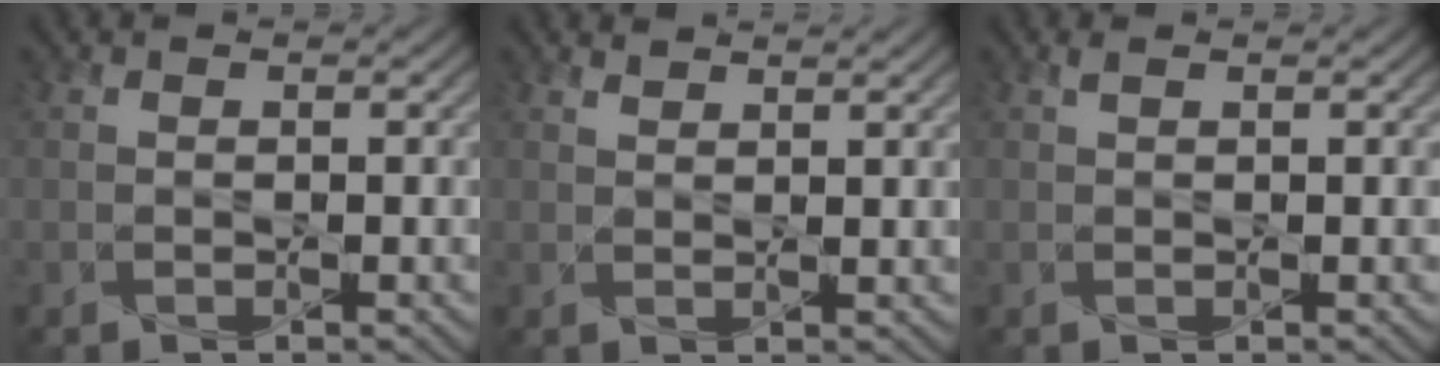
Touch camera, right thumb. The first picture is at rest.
{"total": 1.6, "force": [1.4, 0.2, 0.7], "torque": [-0.016, 0.003, 0.027]}
{"total": 0.6, "force": [0.4, 0.1, 0.3], "torque": [-0.010, 0.005, 0.008]}